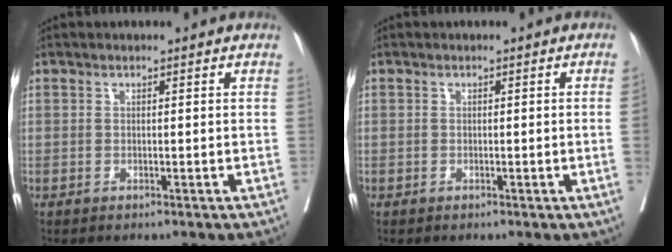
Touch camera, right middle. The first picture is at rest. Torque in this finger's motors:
{"motor_torque": [0.34, -0.37, -0.54, -0.21]}